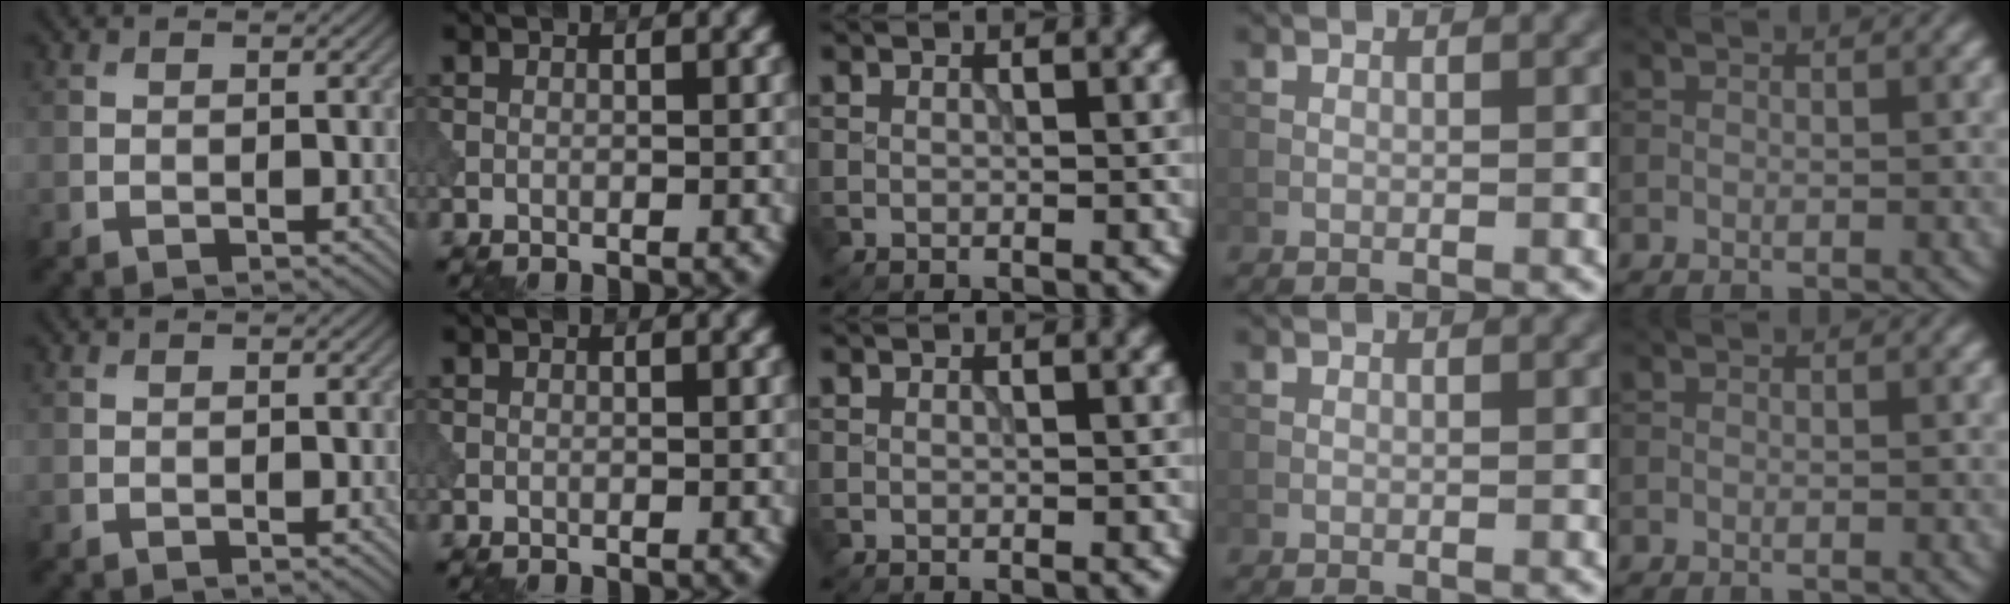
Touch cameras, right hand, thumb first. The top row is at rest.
{}